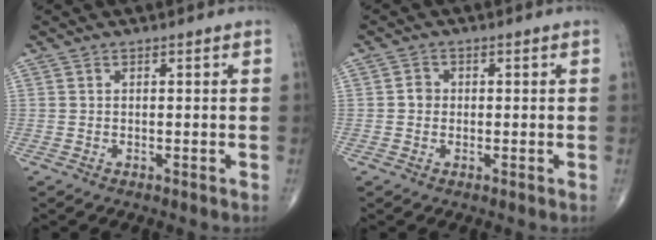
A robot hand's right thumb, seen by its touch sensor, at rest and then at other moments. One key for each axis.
{"total": 1.9, "fx": -0.1, "fy": 1.7, "fz": 0.8, "tx": -0.002, "ty": 0.006, "tz": -0.005}